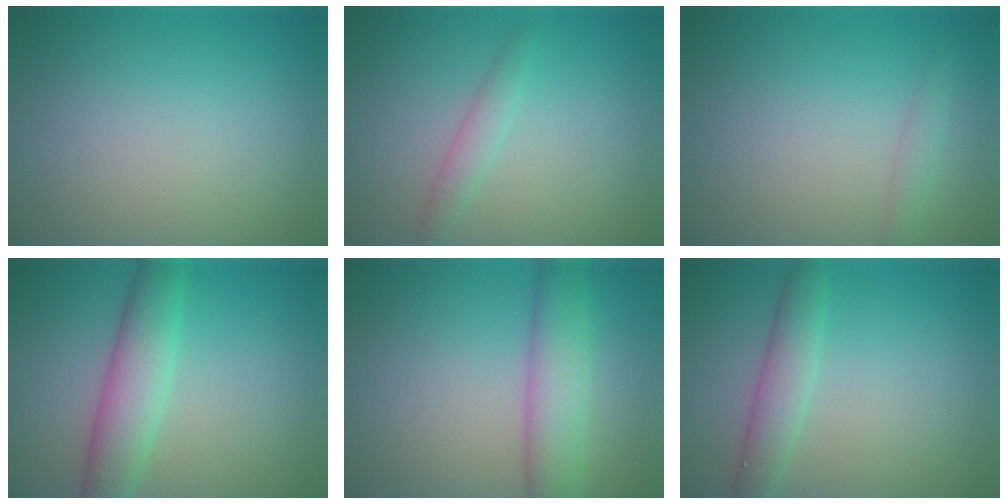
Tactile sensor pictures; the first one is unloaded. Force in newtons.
{"total": 1.6, "press": 1.6, "slide": 0.1}
{"total": 1.2, "press": 1.2, "slide": 0.1}
{"total": 4.9, "press": 4.9, "slide": 0.1}
{"total": 4.8, "press": 4.8, "slide": 0.2}
{"total": 2.9, "press": 2.9, "slide": 0.1}